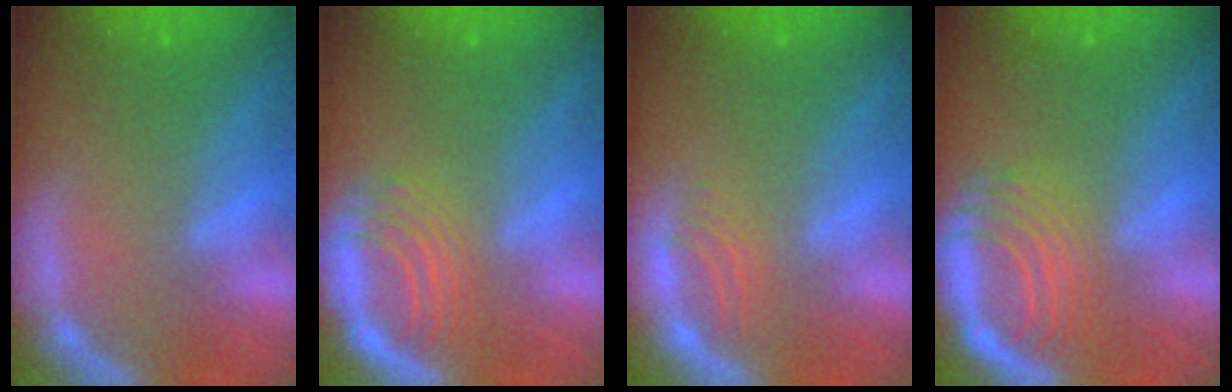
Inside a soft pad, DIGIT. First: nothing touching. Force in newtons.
{"total": 5.5}
{"total": 2.0}
{"total": 7.1}